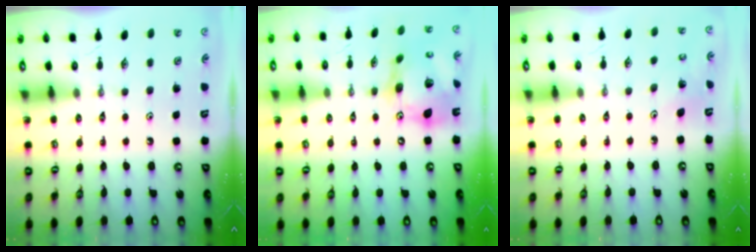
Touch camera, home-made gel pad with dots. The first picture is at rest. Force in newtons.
{"total": 18.8, "press": 18.7, "slide": 2.1}
{"total": 3.2, "press": 3.1, "slide": 0.8}